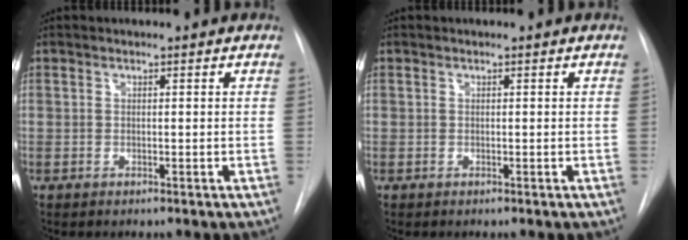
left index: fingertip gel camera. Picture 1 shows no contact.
{"total": 0.0}